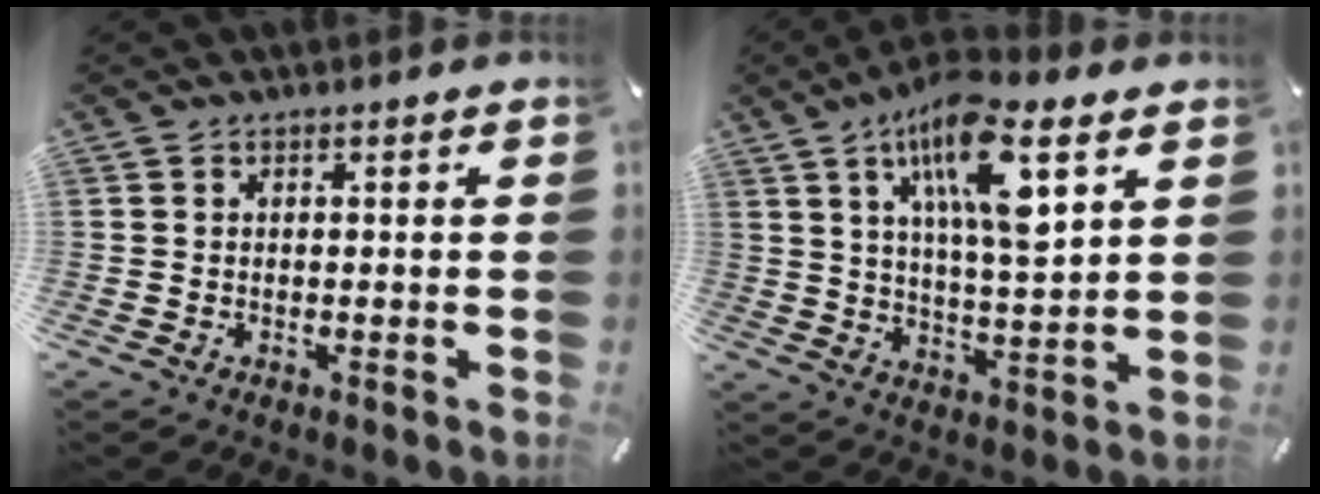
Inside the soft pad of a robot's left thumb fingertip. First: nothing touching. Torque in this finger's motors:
{"motor_torque": [2.20, 2.31, 1.46, -1.31, 0.22]}